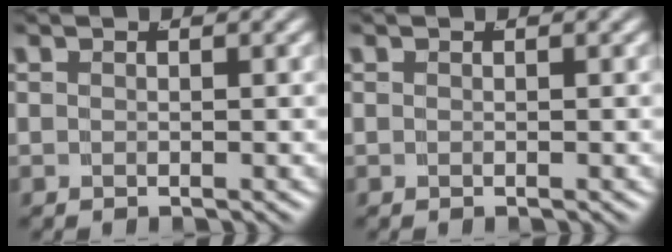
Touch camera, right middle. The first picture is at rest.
{"total": 0.0}